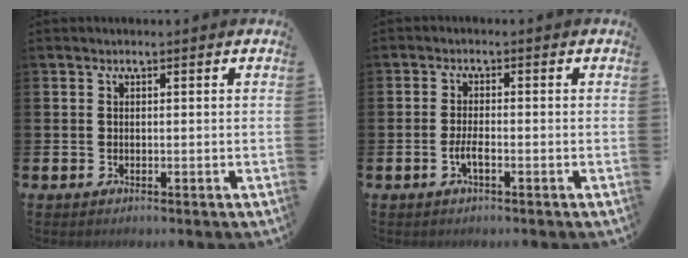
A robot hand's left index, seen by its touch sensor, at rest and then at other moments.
{"total": 2.2, "force": [-0.9, 0.5, 1.9], "torque": [-0.040, 0.005, -0.016]}